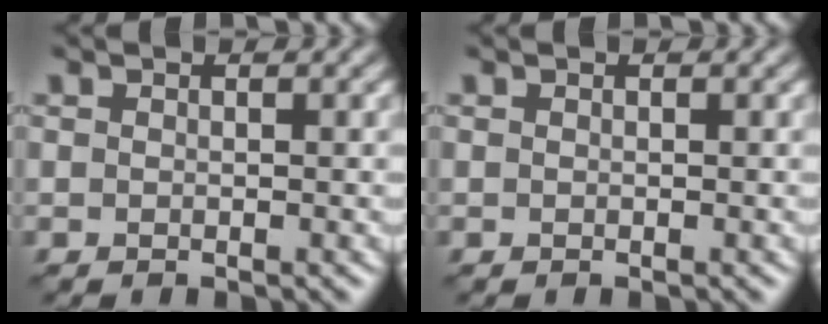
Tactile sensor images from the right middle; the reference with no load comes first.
{"total": 0.0}